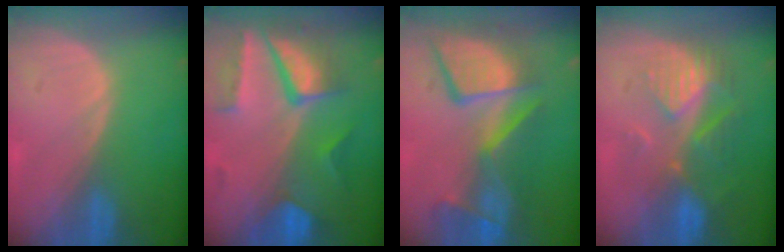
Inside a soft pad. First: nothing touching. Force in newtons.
{"total": 9.9, "press": 8.5, "slide": 5.1}
{"total": 12.1, "press": 11.1, "slide": 4.9}
{"total": 8.7, "press": 7.8, "slide": 4.0}